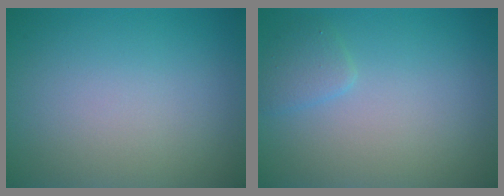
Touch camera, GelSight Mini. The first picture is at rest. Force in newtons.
{"total": 1.4, "press": 1.4, "slide": 0.1}